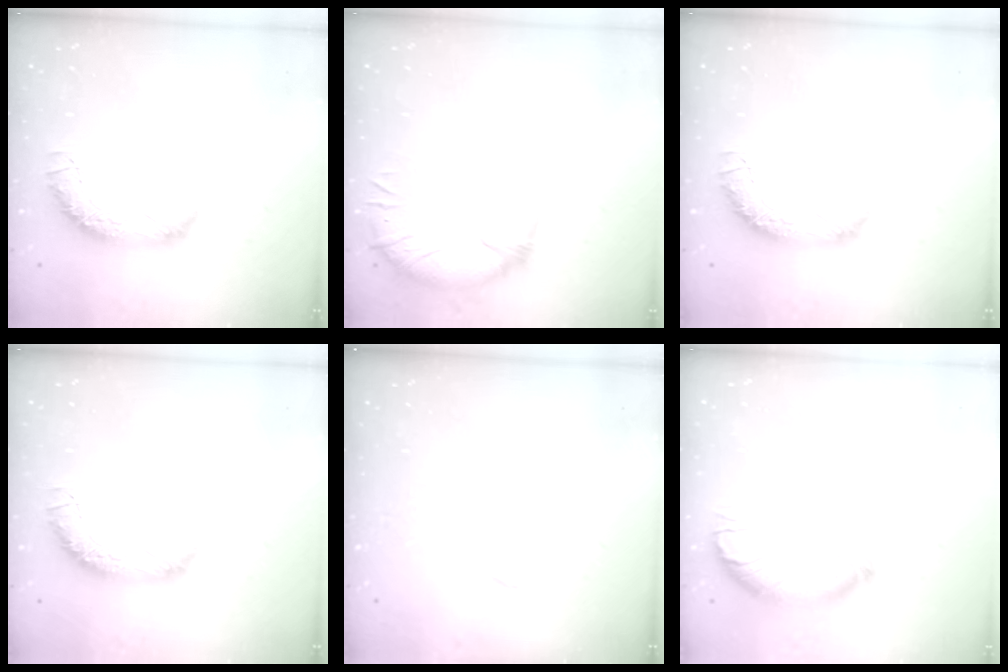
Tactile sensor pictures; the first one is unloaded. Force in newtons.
{"total": 3.0, "press": 1.5, "slide": 2.6}
{"total": 0.0}
{"total": 0.0}
{"total": 7.6, "press": 7.6, "slide": 0.7}
{"total": 3.9, "press": 2.7, "slide": 2.7}